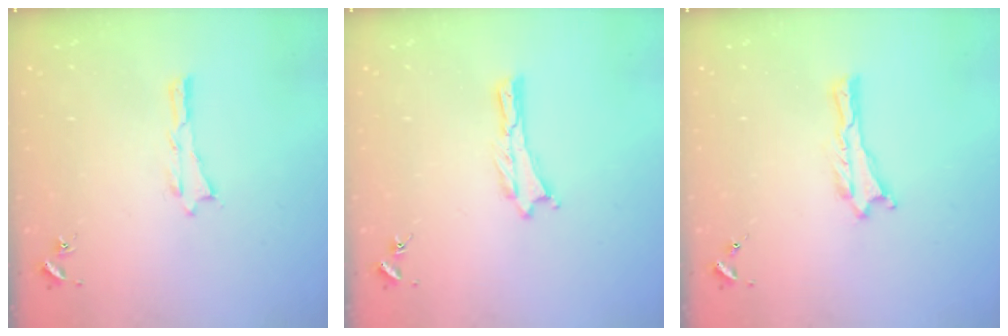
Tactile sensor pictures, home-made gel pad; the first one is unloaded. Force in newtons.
{"total": 0.0}
{"total": 0.0}